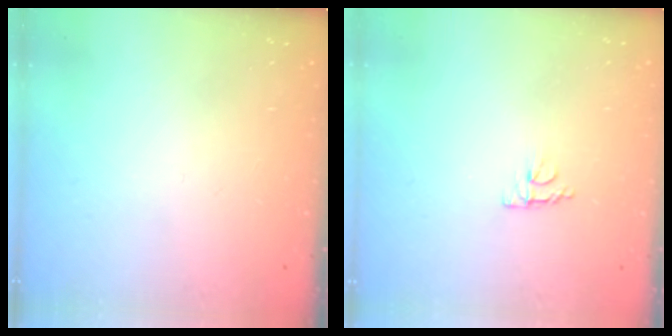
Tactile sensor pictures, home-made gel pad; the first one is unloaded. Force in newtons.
{"total": 4.1, "press": 4.0, "slide": 0.7}